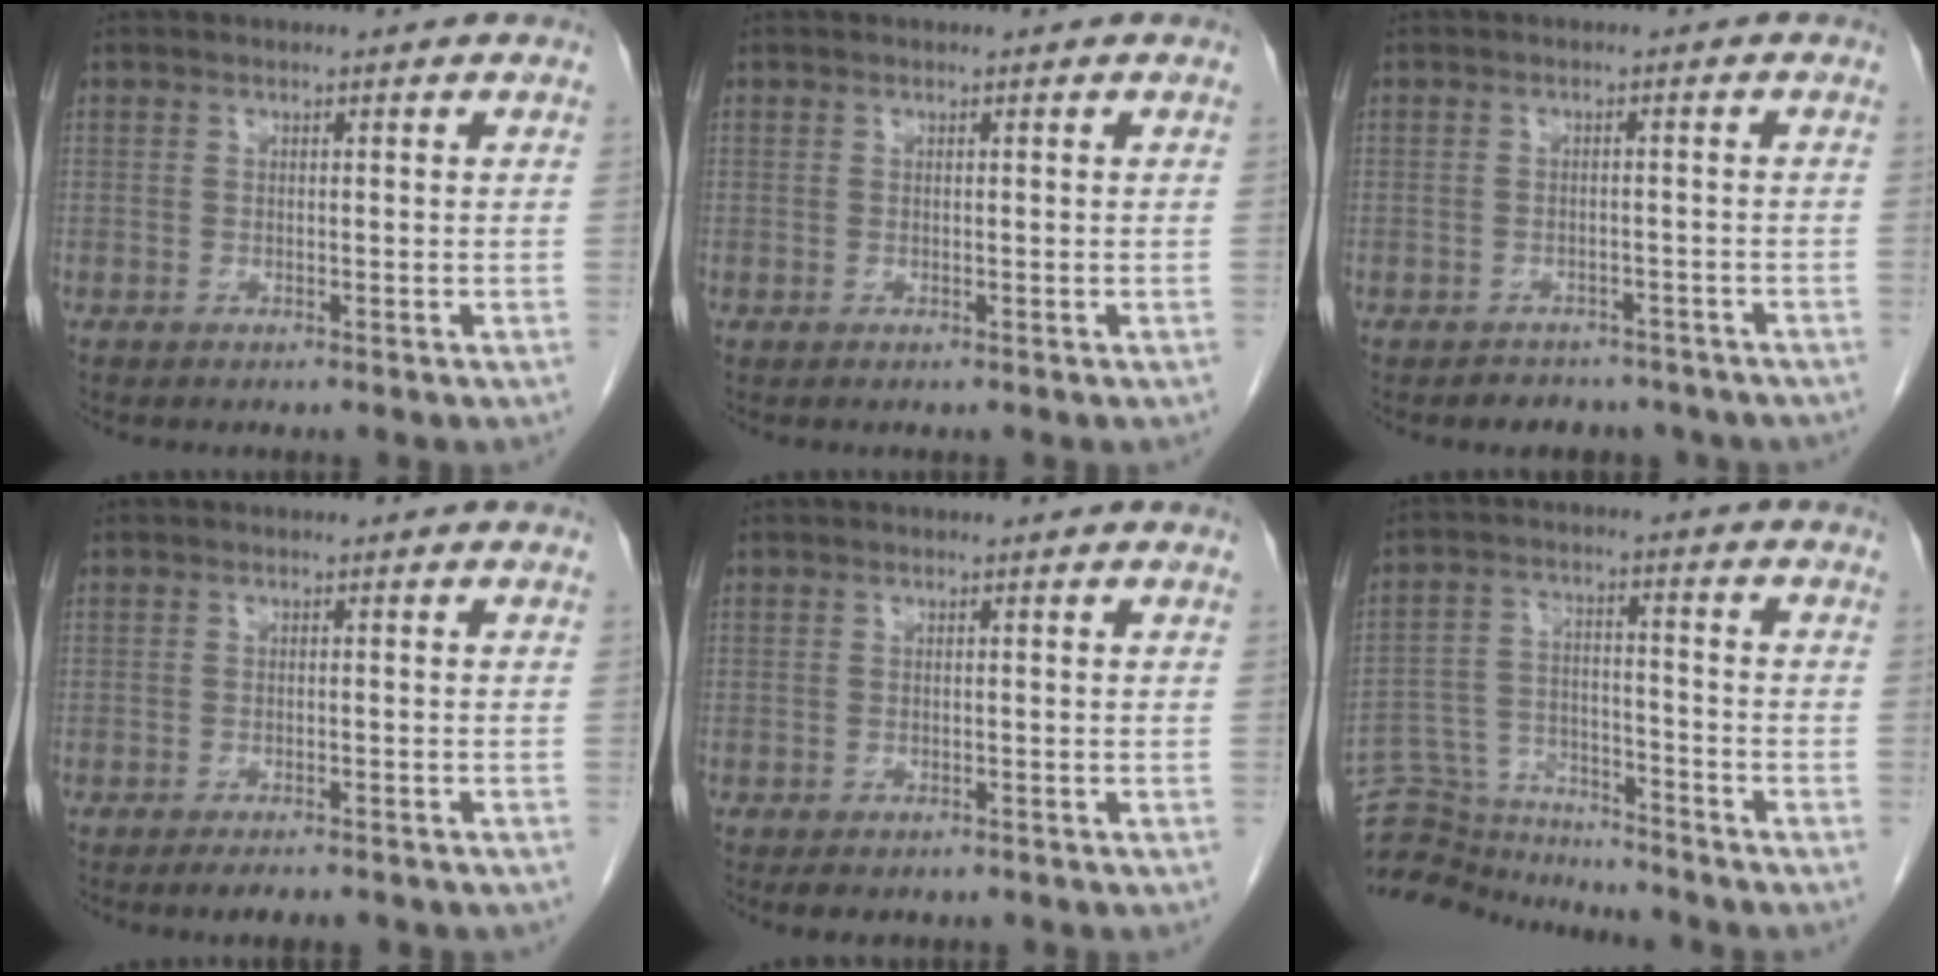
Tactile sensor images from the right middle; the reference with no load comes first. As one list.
[{"total": 0.0}, {"total": 6.9, "force": [-5.9, 3.5, 1.2], "torque": [-0.009, 0.007, -0.061]}, {"total": 5.9, "force": [-5.0, 1.2, 2.9], "torque": [-0.031, -0.006, -0.062]}, {"total": 3.8, "force": [-3.1, 1.7, 1.6], "torque": [-0.019, -0.004, -0.036]}, {"total": 12.8, "force": [-12.6, 1.9, 1.2], "torque": [-0.021, 0.033, -0.207]}]